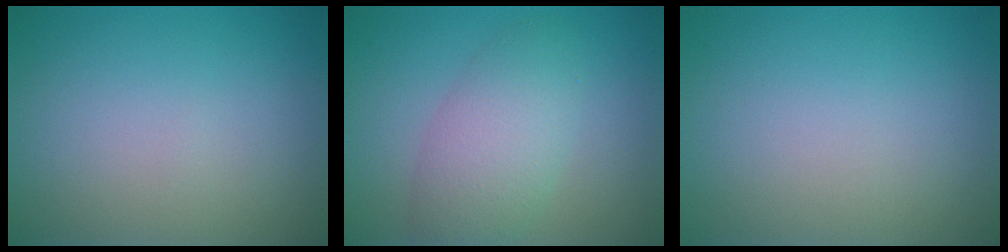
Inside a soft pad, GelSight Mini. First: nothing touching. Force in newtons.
{"total": 4.6, "press": 4.6, "slide": 0.1}
{"total": 0.0}